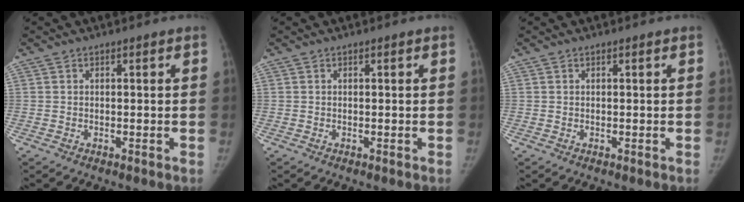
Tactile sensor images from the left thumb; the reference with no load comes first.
{"total": 0.0}
{"total": 0.0}